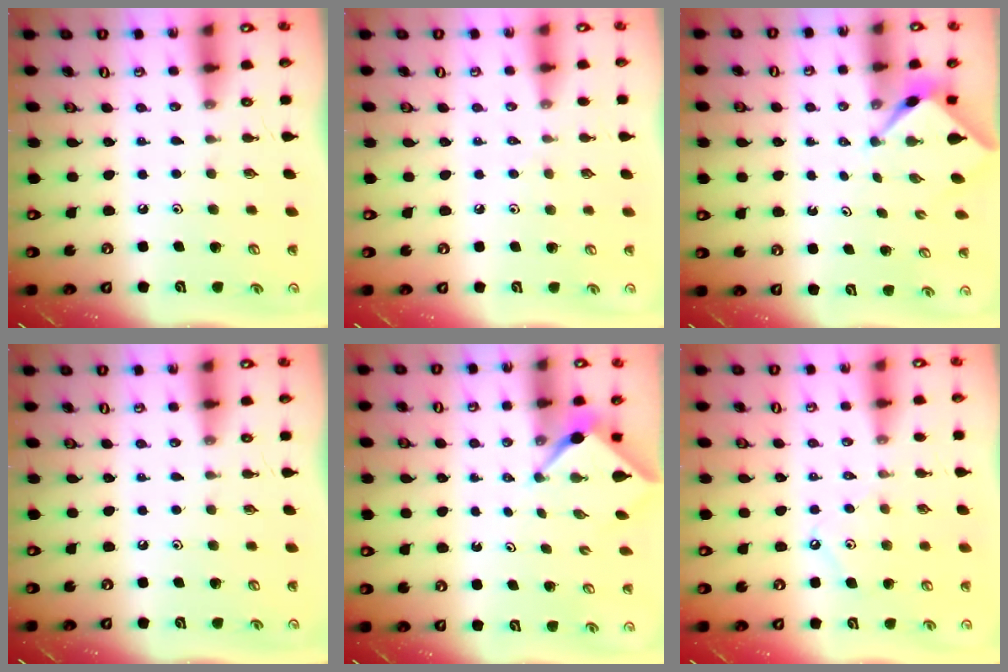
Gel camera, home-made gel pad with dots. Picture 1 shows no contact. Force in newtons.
{"total": 3.0, "press": 3.0, "slide": 0.7}
{"total": 2.3, "press": 2.3, "slide": 0.3}
{"total": 0.0}
{"total": 2.5, "press": 2.4, "slide": 0.3}
{"total": 5.6, "press": 5.6, "slide": 0.7}